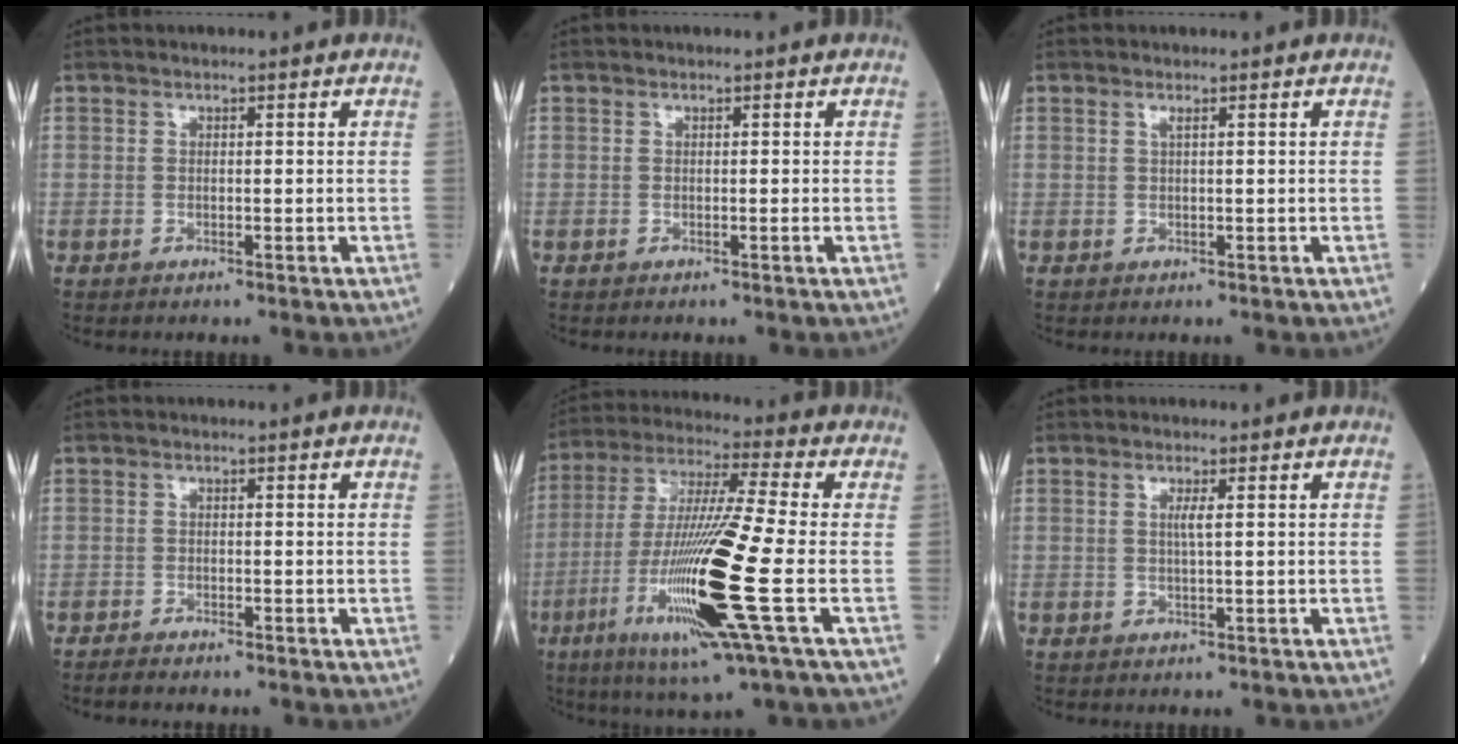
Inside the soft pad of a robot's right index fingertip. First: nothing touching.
{"total": 0.0}
{"total": 0.7, "force": [0.3, -0.1, 0.6], "torque": [-0.016, 0.000, 0.007]}
{"total": 1.6, "force": [-1.5, 0.2, 0.5], "torque": [-0.015, -0.003, -0.025]}
{"total": 18.7, "force": [-5.5, -0.7, 17.9], "torque": [-0.377, -0.030, -0.113]}
{"total": 1.5, "force": [0.3, -0.2, 1.4], "torque": [-0.031, 0.000, 0.004]}